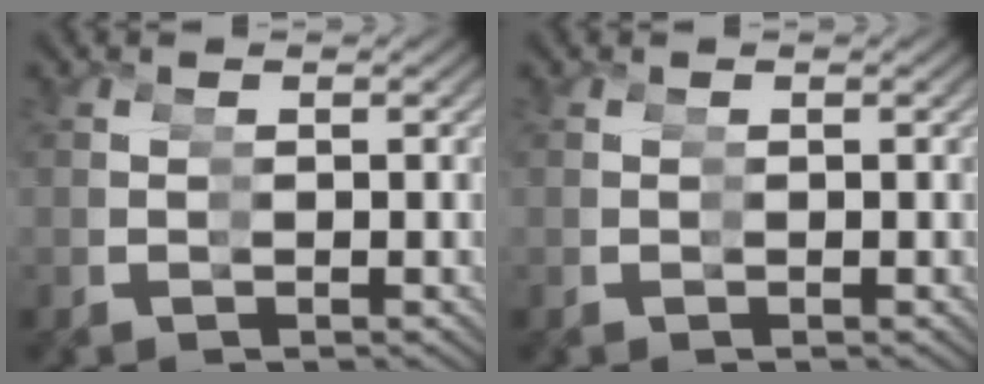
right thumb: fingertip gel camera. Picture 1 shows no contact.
{"total": 0.0}